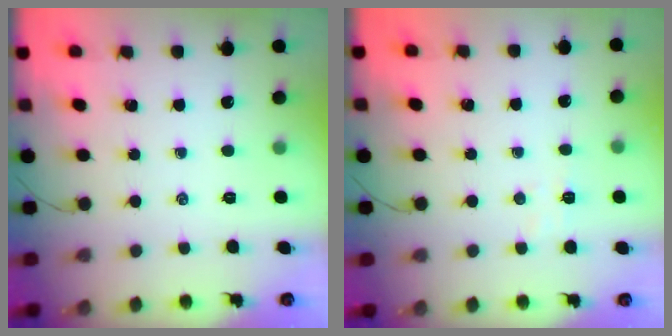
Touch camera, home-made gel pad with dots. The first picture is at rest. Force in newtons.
{"total": 3.0, "press": 2.9, "slide": 0.8}